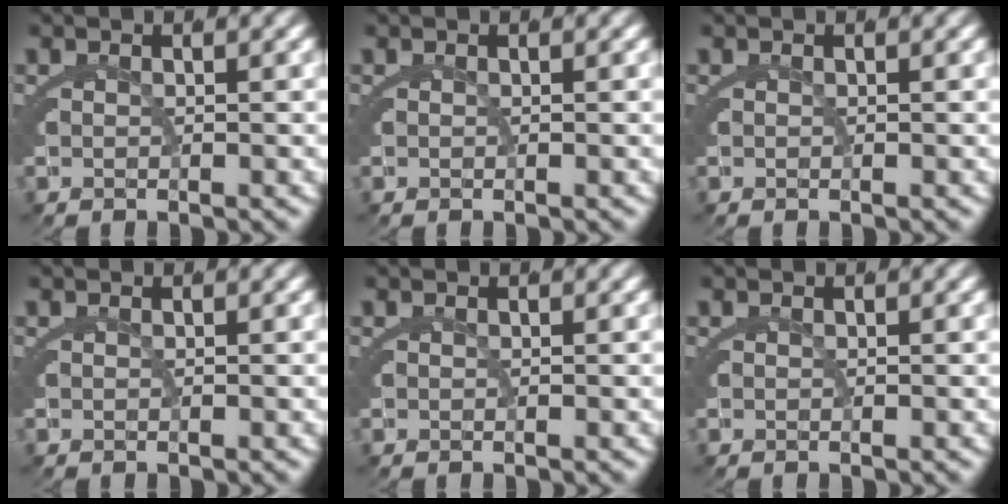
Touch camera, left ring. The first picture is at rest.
{"total": 0.0}
{"total": 0.0}
{"total": 0.0}
{"total": 0.0}
{"total": 0.0}